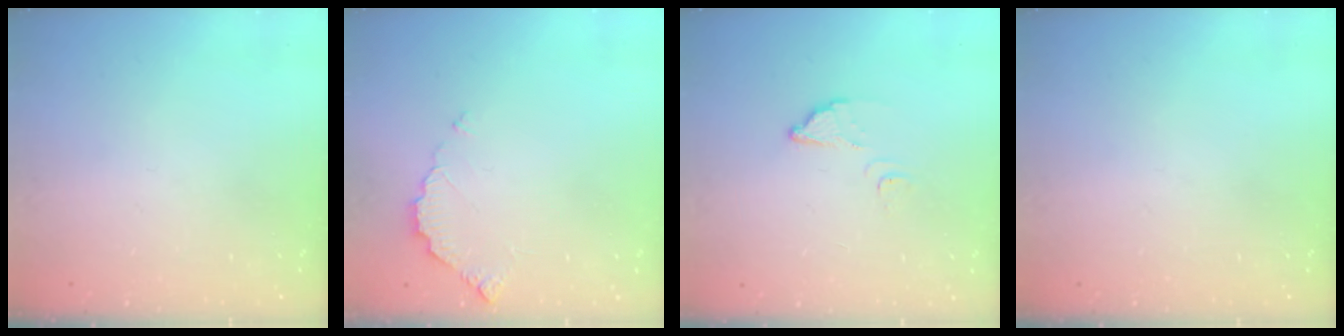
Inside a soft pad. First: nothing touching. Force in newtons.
{"total": 3.5, "press": 3.5, "slide": 0.2}
{"total": 2.7, "press": 2.7, "slide": 0.3}
{"total": 0.0}